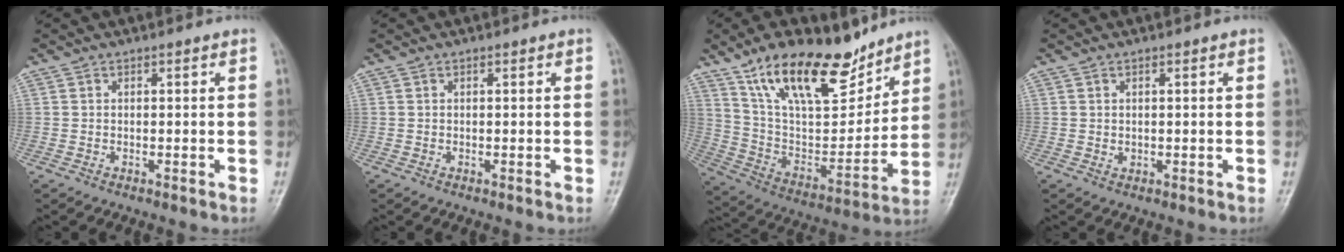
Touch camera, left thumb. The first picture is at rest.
{"total": 0.0}
{"total": 22.2, "force": [15.0, 9.4, 13.4], "torque": [-0.181, -0.063, 0.269]}
{"total": 0.9, "force": [0.3, 0.6, 0.6], "torque": [-0.008, -0.002, 0.008]}